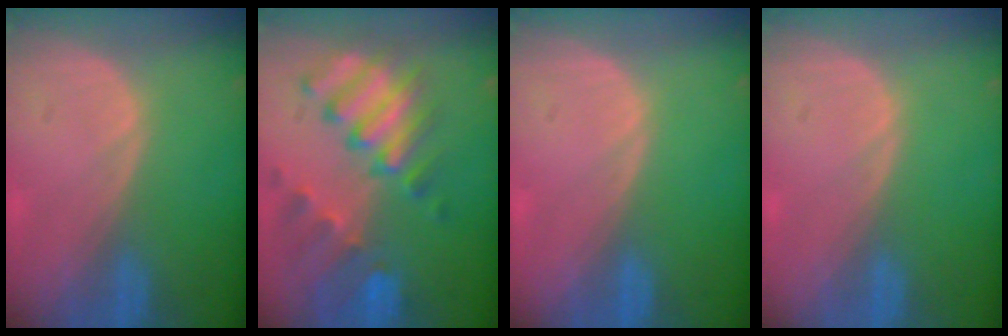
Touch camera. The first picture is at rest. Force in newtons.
{"total": 10.2, "press": 8.9, "slide": 5.0}
{"total": 0.0}
{"total": 0.0}